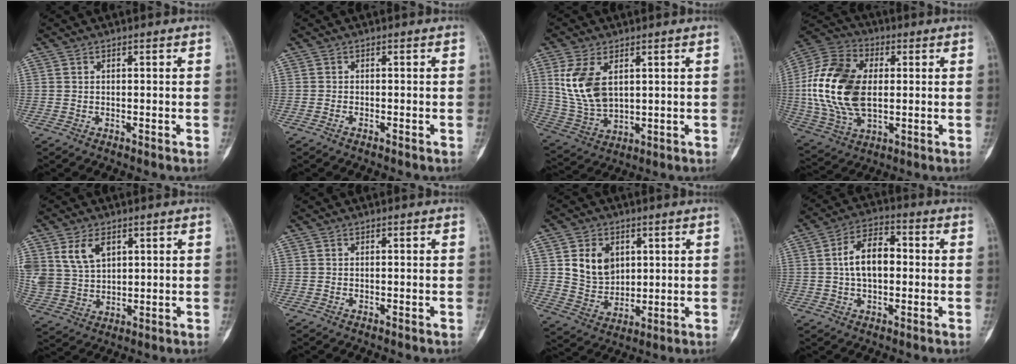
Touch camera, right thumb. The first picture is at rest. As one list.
[{"total": 0.6, "force": [-0.5, 0.1, 0.3], "torque": [-0.010, 0.003, -0.009]}, {"total": 11.3, "force": [3.4, 6.4, 8.6], "torque": [-0.172, -0.012, 0.081]}, {"total": 20.1, "force": [1.1, 12.6, 15.7], "torque": [-0.315, 0.003, 0.023]}, {"total": 8.6, "force": [4.0, 5.6, 5.2], "torque": [-0.091, -0.011, 0.090]}, {"total": 0.0}, {"total": 9.7, "force": [2.9, 7.5, 5.3], "torque": [-0.059, -0.019, 0.065]}, {"total": 9.5, "force": [0.4, 5.6, 7.7], "torque": [-0.125, 0.023, 0.002]}]